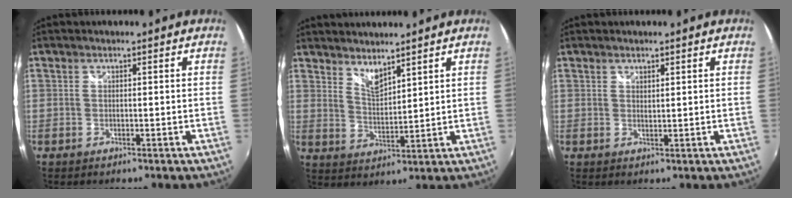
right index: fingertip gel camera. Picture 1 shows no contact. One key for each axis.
{"total": 4.8, "fx": 4.2, "fy": 0.9, "fz": 2.1, "tx": -0.032, "ty": -0.007, "tz": 0.073}
{"total": 1.0, "fx": 0.9, "fy": 0.3, "fz": 0.4, "tx": -0.004, "ty": 0.000, "tz": 0.015}